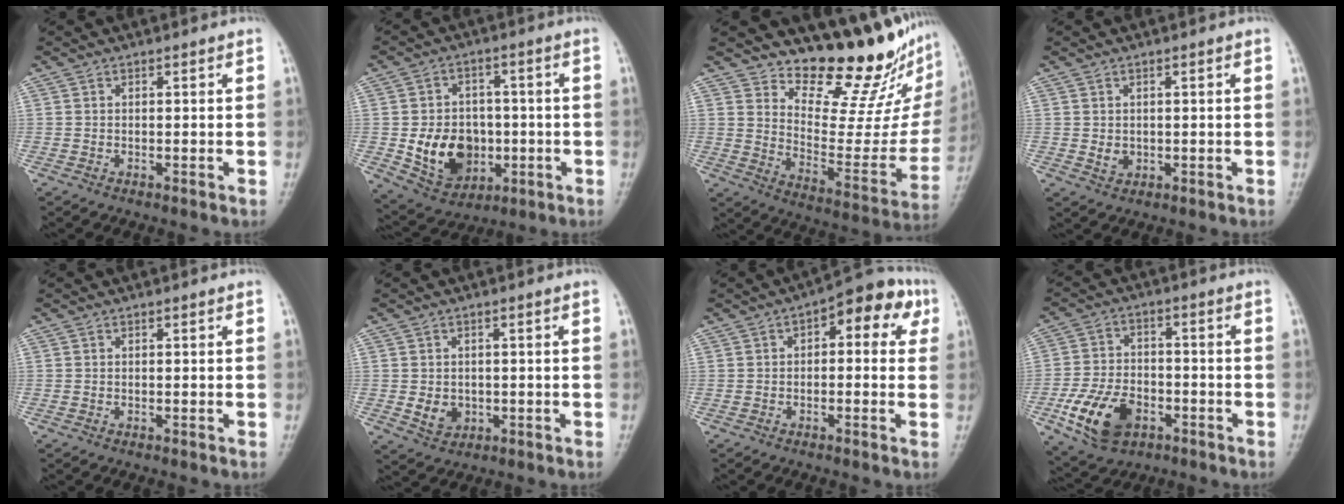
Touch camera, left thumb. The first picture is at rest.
{"total": 12.4, "force": [-2.2, 9.7, 7.3], "torque": [-0.083, 0.002, -0.022]}
{"total": 18.1, "force": [15.3, 4.8, 8.4], "torque": [-0.073, -0.147, 0.223]}
{"total": 1.9, "force": [-0.1, 1.6, 1.0], "torque": [-0.008, -0.002, 0.005]}
{"total": 0.0}
{"total": 3.9, "force": [-0.6, 3.3, 2.0], "torque": [-0.017, -0.001, 0.001]}
{"total": 9.3, "force": [2.5, 4.9, 7.5], "torque": [-0.054, 0.027, 0.017]}
{"total": 12.3, "force": [-5.3, 7.8, 7.9], "torque": [-0.135, 0.017, -0.091]}